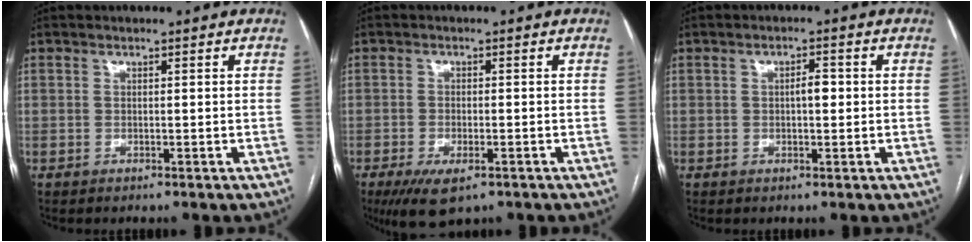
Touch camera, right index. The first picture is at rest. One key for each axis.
{"total": 6.3, "fx": -3.7, "fy": 2.3, "fz": 4.5, "tx": -0.079, "ty": -0.012, "tz": -0.055}
{"total": 2.3, "fx": 0.1, "fy": 0.9, "fz": 2.1, "tx": -0.033, "ty": 0.006, "tz": 0.000}